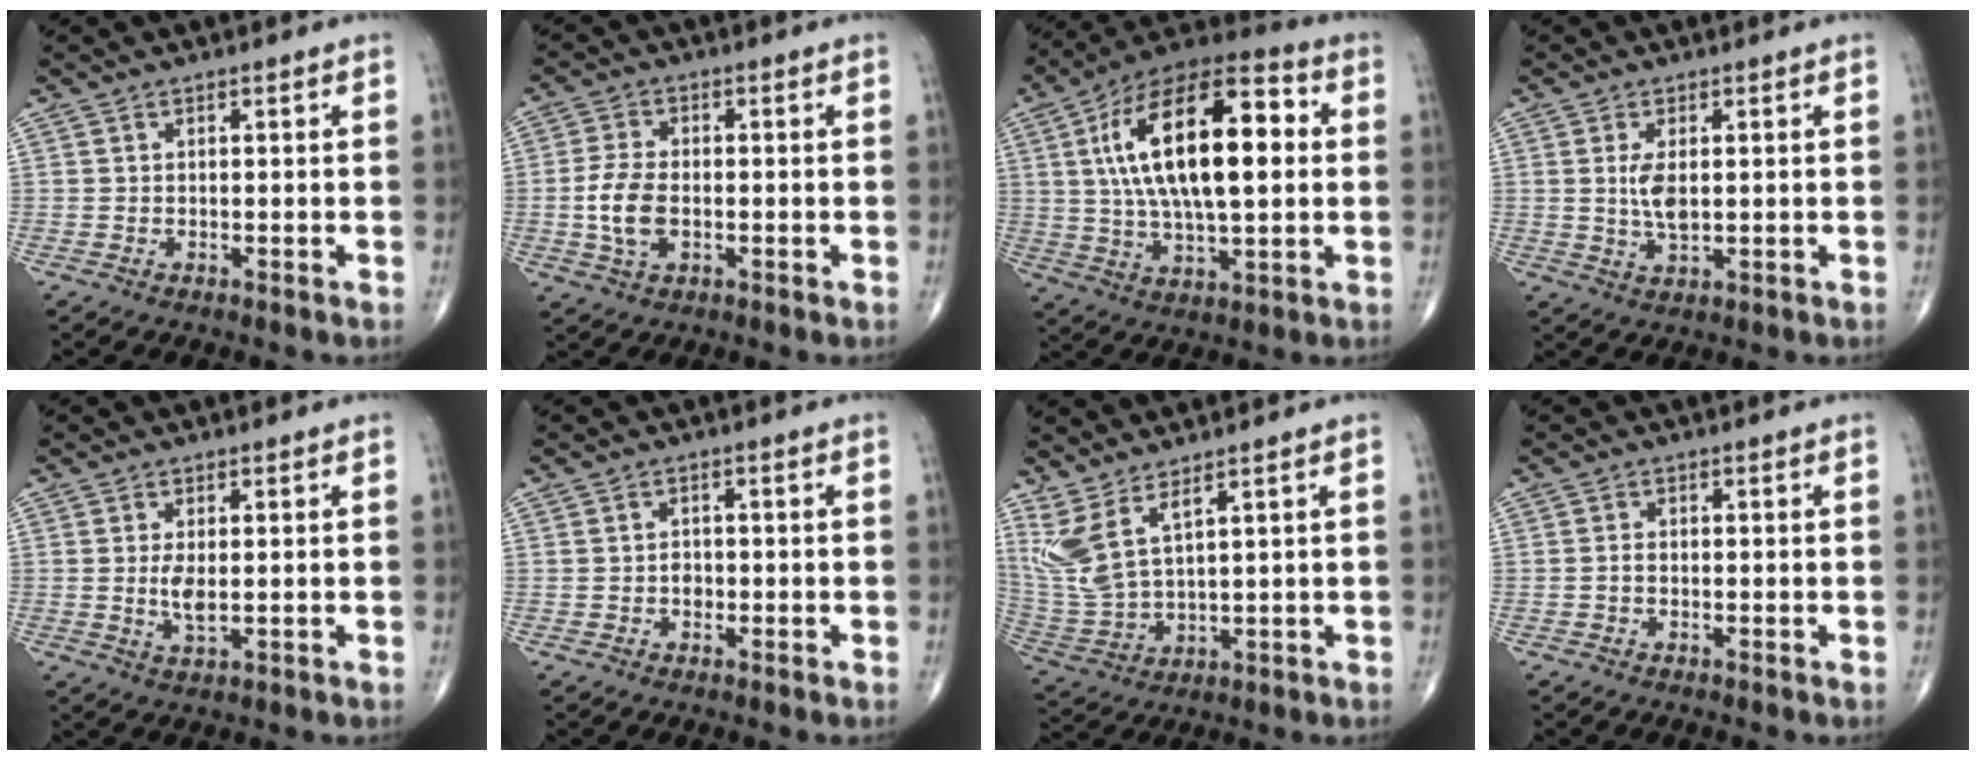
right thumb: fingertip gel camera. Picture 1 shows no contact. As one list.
[{"total": 6.9, "force": [-1.0, 4.0, 5.5], "torque": [-0.116, 0.004, -0.021]}, {"total": 24.6, "force": [3.9, 10.6, 21.9], "torque": [-0.371, 0.017, 0.056]}, {"total": 4.5, "force": [0.6, 2.0, 4.0], "torque": [-0.081, -0.010, 0.017]}, {"total": 3.6, "force": [0.1, 1.4, 3.3], "torque": [-0.069, -0.011, 0.006]}, {"total": 1.7, "force": [-0.4, 1.3, 0.9], "torque": [-0.008, 0.005, -0.009]}, {"total": 8.8, "force": [5.1, 2.6, 6.7], "torque": [-0.159, -0.031, 0.122]}, {"total": 1.0, "force": [-0.3, 0.6, 0.7], "torque": [-0.011, 0.002, -0.007]}]